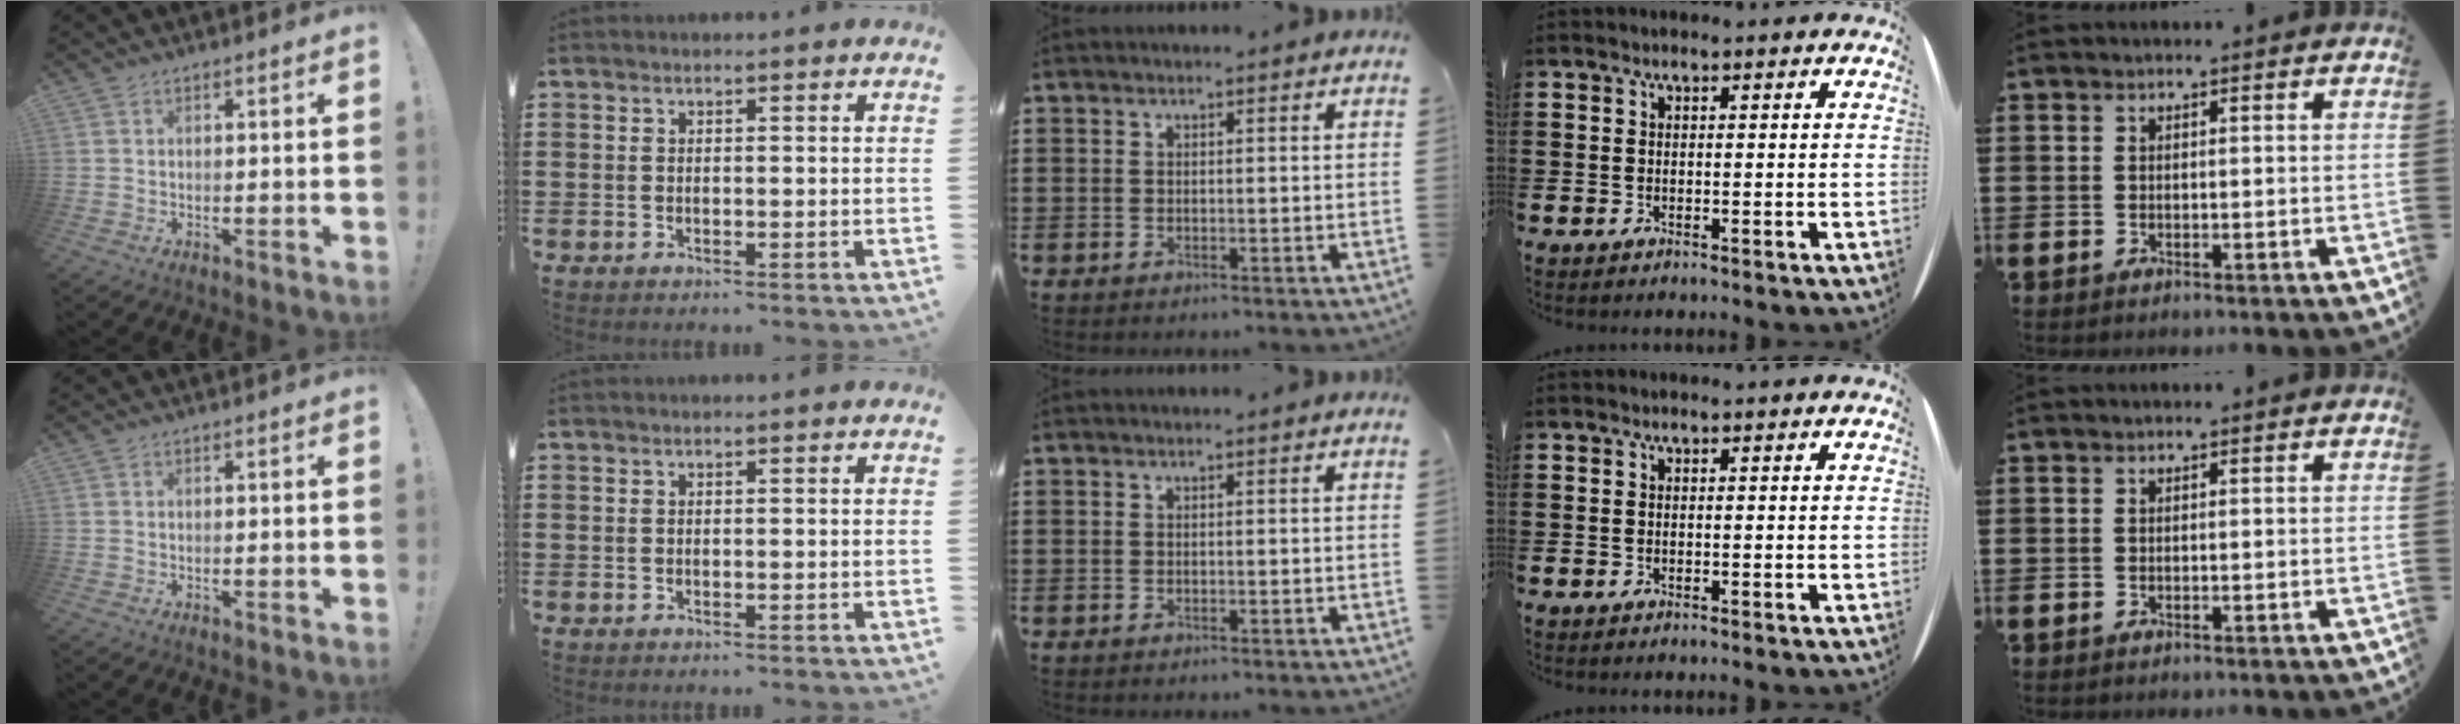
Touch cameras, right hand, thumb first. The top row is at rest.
{}